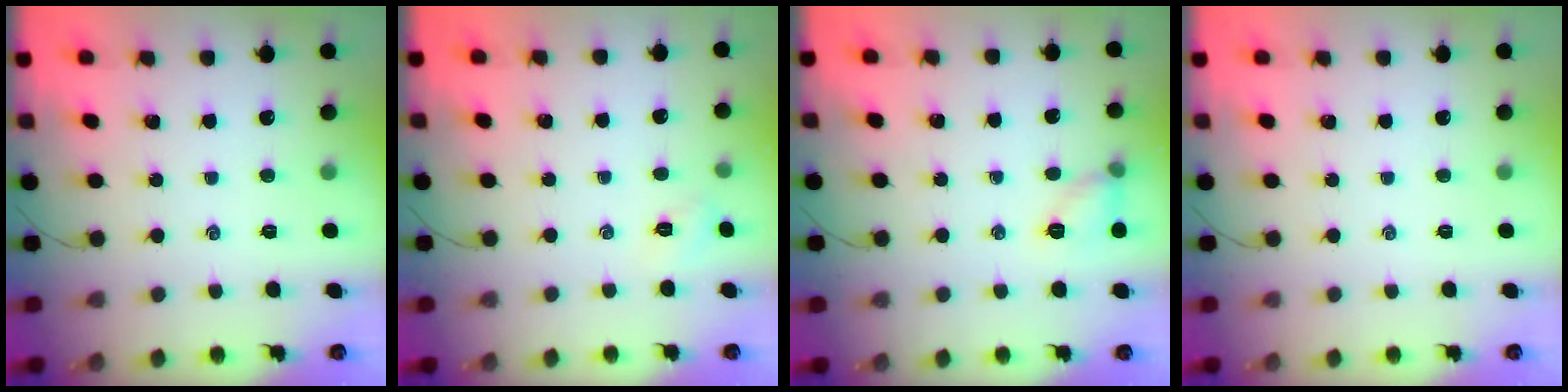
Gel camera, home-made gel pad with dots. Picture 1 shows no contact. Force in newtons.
{"total": 3.0, "press": 2.9, "slide": 0.8}
{"total": 7.2, "press": 7.2, "slide": 0.6}
{"total": 0.0}